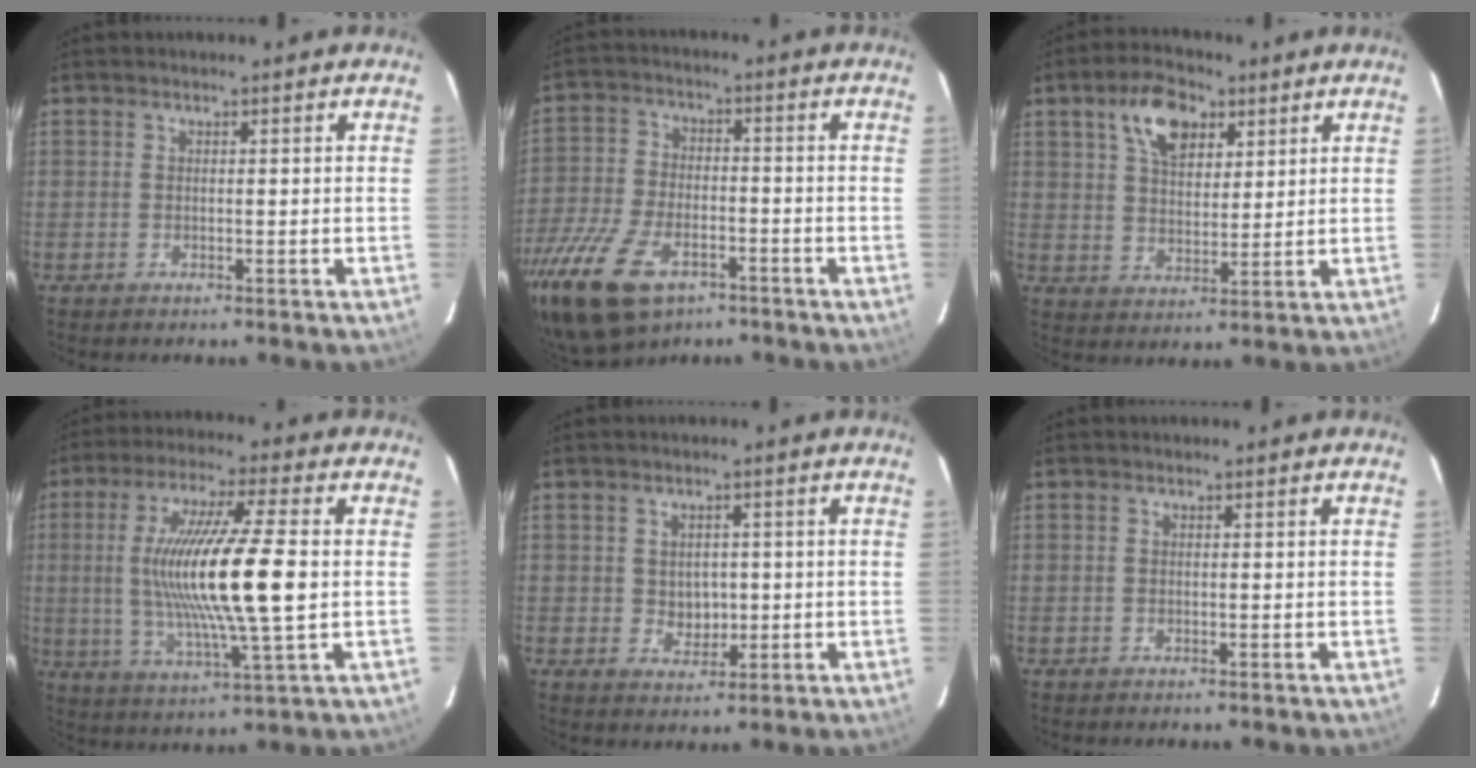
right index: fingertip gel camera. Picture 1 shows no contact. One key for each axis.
{"total": 20.1, "fx": -12.1, "fy": 10.6, "fz": 12.0, "tx": -0.286, "ty": -0.037, "tz": -0.217}
{"total": 9.8, "fx": 5.0, "fy": 5.5, "fz": 6.4, "tx": -0.112, "ty": 0.020, "tz": 0.090}
{"total": 17.8, "fx": 0.5, "fy": 1.4, "fz": 17.8, "tx": -0.327, "ty": -0.011, "tz": 0.013}
{"total": 3.8, "fx": 0.0, "fy": 3.3, "fz": 1.9, "tx": -0.027, "ty": 0.001, "tz": 0.006}
{"total": 0.0}